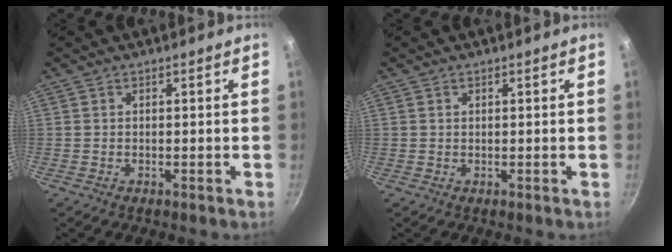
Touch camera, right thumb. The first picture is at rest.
{"total": 0.0}